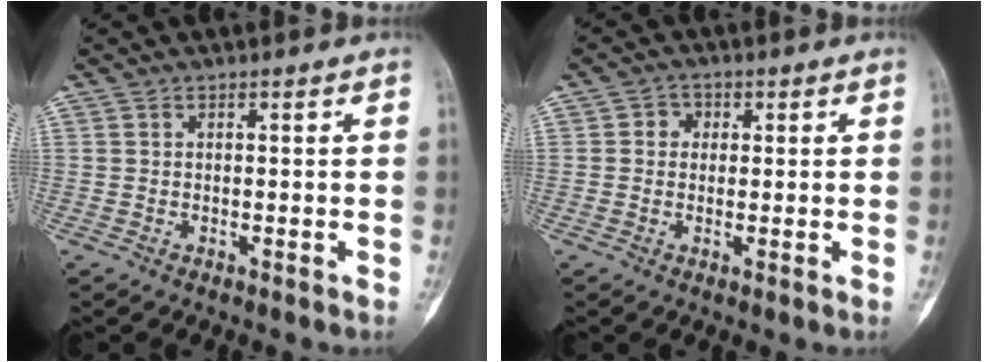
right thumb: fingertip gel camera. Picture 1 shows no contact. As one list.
[{"total": 2.8, "force": [0.5, 2.5, 1.1], "torque": [0.002, 0.005, 0.001]}]